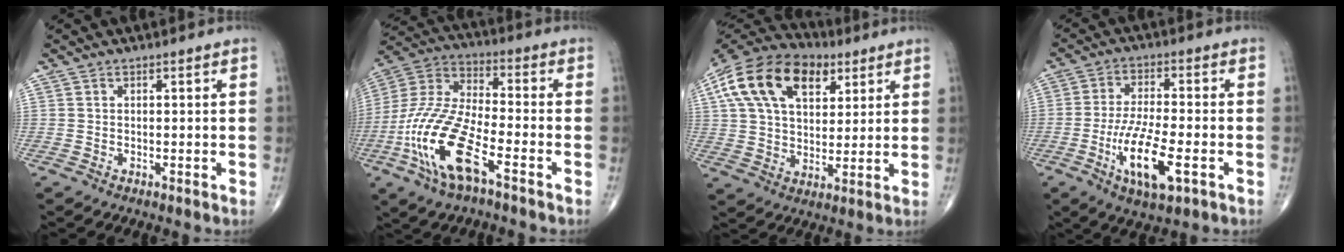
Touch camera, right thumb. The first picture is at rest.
{"total": 18.1, "force": [-7.6, 6.4, 15.2], "torque": [-0.332, 0.024, -0.146]}
{"total": 20.4, "force": [8.5, 12.3, 13.9], "torque": [-0.241, 0.010, 0.143]}
{"total": 12.0, "force": [-4.2, 3.7, 10.6], "torque": [-0.205, 0.004, -0.073]}